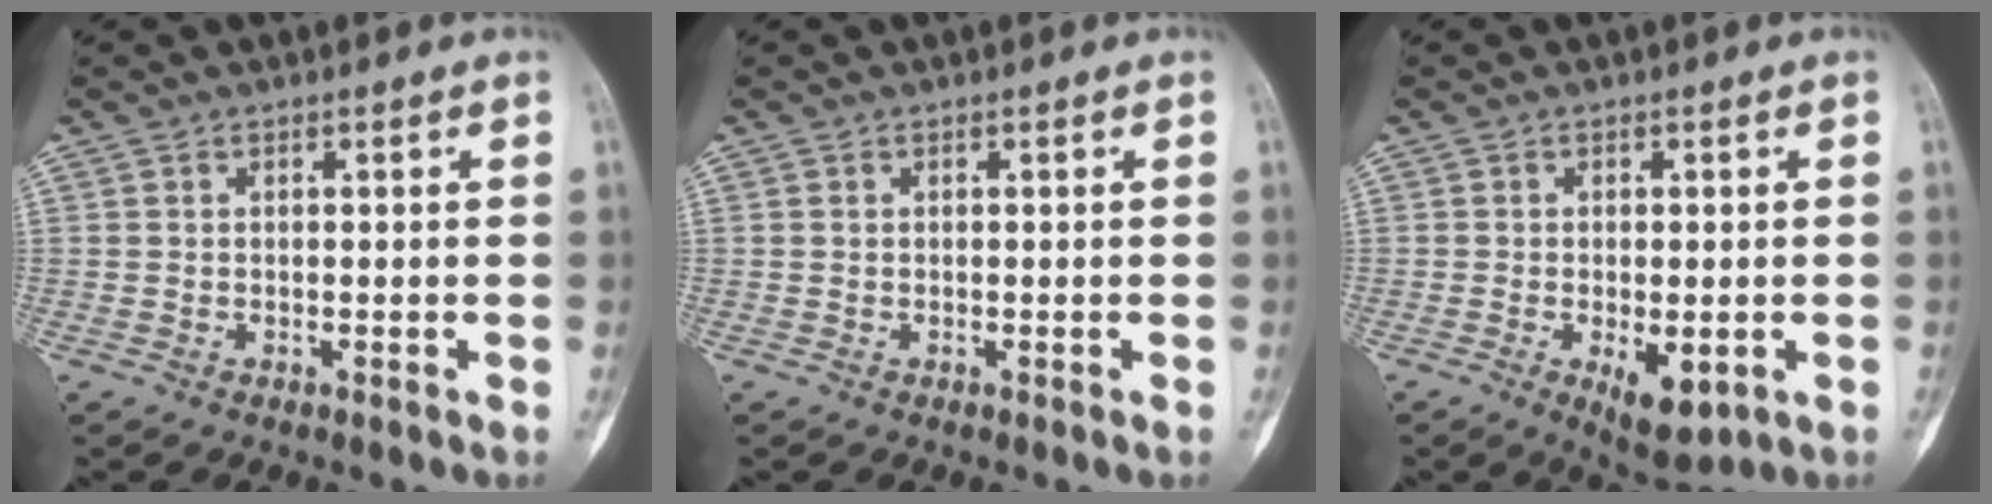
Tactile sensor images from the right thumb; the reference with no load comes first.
{"total": 0.0}
{"total": 6.9, "force": [-2.1, 3.2, 5.8], "torque": [-0.081, -0.008, -0.021]}